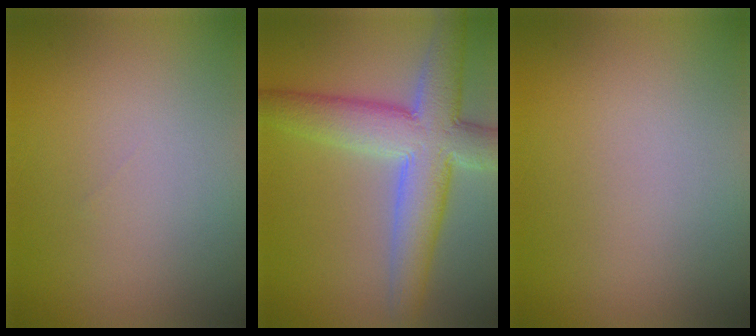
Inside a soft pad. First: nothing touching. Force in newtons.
{"total": 8.5, "press": 8.5, "slide": 0.4}
{"total": 0.0}